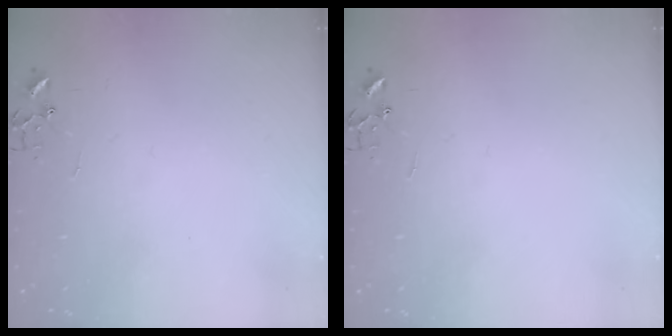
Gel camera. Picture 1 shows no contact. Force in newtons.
{"total": 0.0}